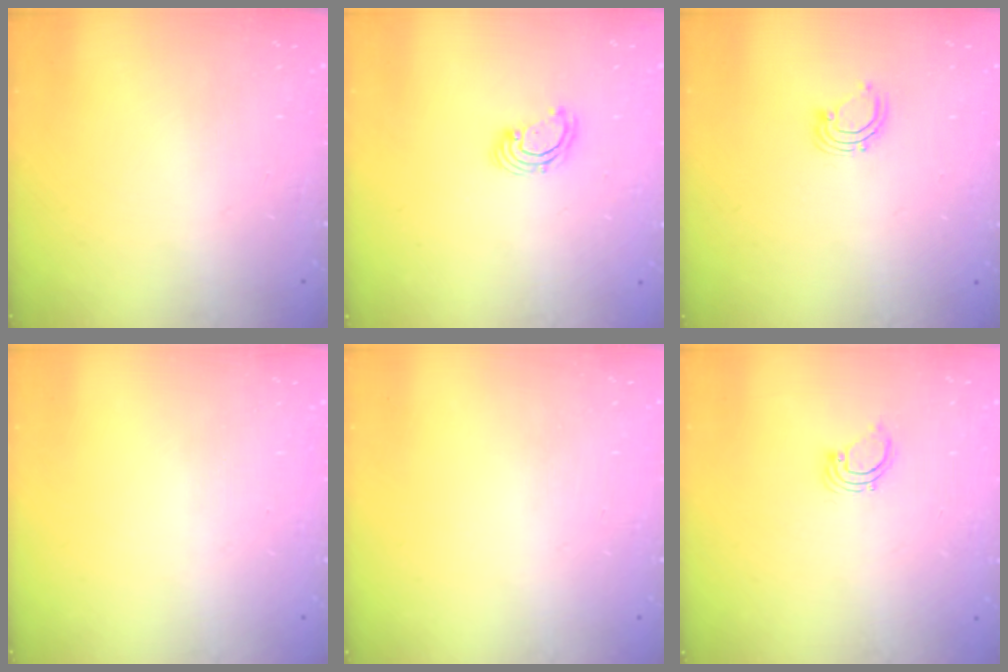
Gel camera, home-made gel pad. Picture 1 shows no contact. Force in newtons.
{"total": 3.1, "press": 3.1, "slide": 0.1}
{"total": 2.9, "press": 2.9, "slide": 0.2}
{"total": 0.0}
{"total": 0.0}
{"total": 2.2, "press": 2.2, "slide": 0.2}